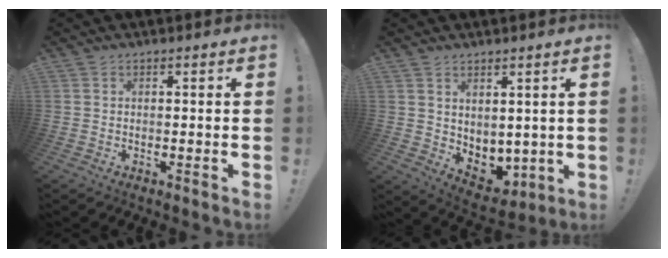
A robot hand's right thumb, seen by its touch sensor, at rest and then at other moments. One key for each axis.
{"total": 5.6, "fx": 2.9, "fy": 4.4, "fz": 2.0, "tx": -0.022, "ty": -0.032, "tz": 0.064}